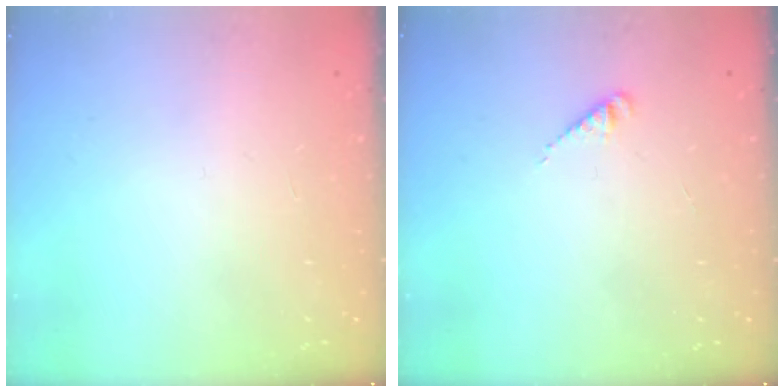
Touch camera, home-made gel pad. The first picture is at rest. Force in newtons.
{"total": 2.3, "press": 2.3, "slide": 0.4}